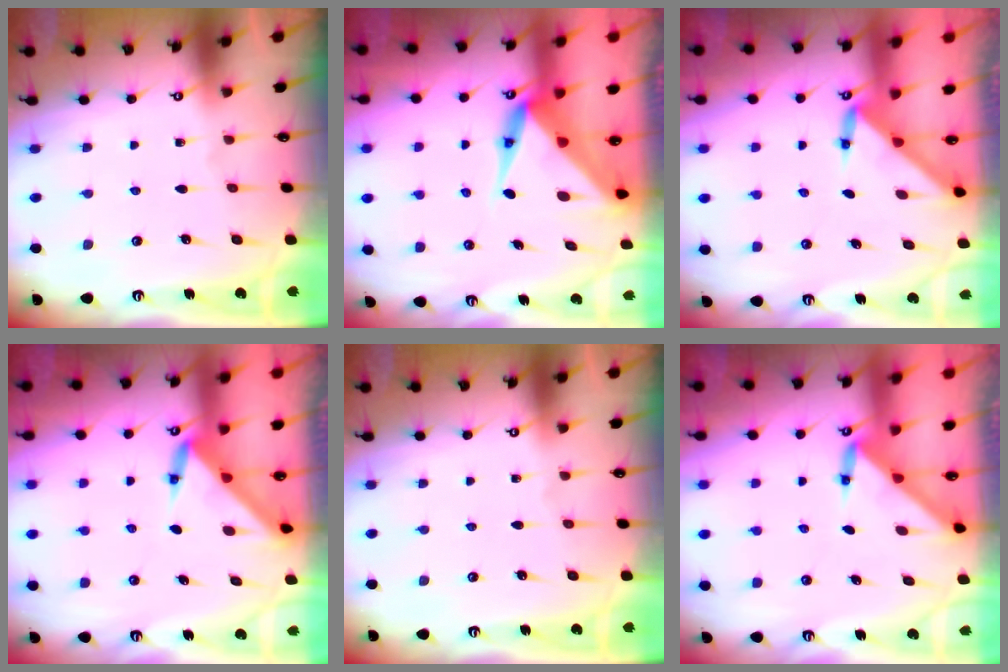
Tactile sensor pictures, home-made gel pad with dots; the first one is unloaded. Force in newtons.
{"total": 8.7, "press": 8.6, "slide": 0.5}
{"total": 3.0, "press": 3.0, "slide": 0.3}
{"total": 3.0, "press": 3.0, "slide": 0.1}
{"total": 0.0}
{"total": 3.0, "press": 3.0, "slide": 0.3}